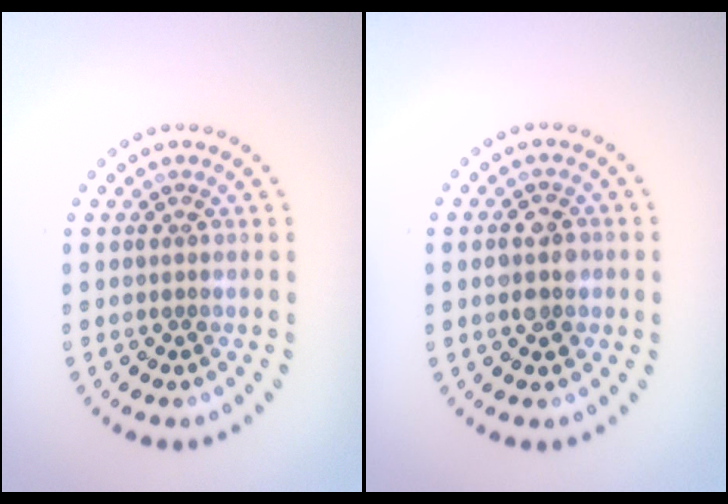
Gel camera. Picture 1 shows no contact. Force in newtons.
{"total": 2.5, "press": 2.5, "slide": 0.2}